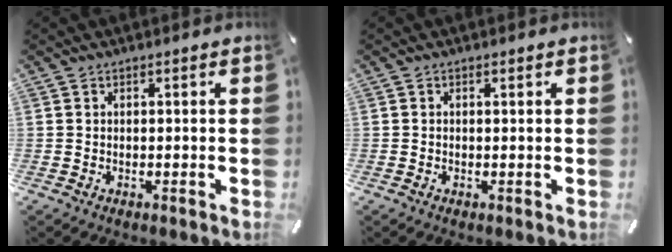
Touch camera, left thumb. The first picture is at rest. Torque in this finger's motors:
{"motor_torque": [0.44, 0.01, -0.11, 0.05, 0.00]}